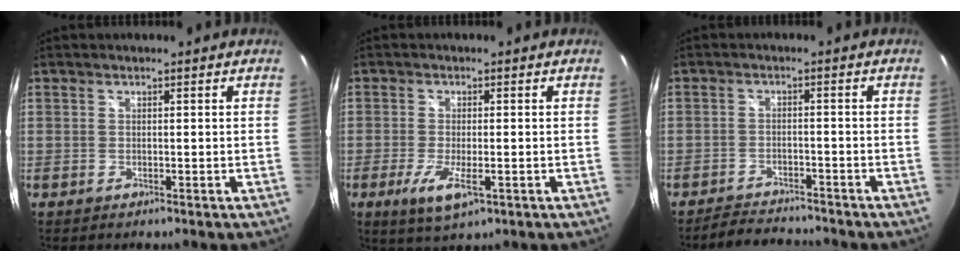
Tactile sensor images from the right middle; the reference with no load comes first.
{"total": 6.3, "force": [-2.6, 1.9, 5.4], "torque": [-0.113, -0.020, -0.043]}
{"total": 6.3, "force": [-6.1, 1.2, 1.1], "torque": [-0.042, 0.002, -0.094]}